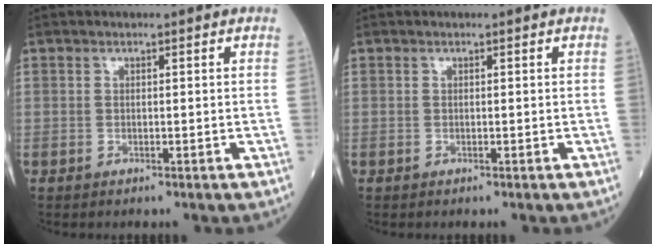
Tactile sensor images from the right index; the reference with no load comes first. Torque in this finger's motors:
{"motor_torque": [0.10, 0.03, 0.00, 0.00]}